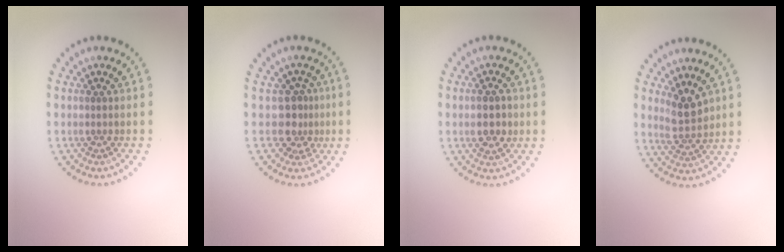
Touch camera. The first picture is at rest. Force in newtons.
{"total": 2.7, "press": 2.0, "slide": 1.8}
{"total": 2.8, "press": 2.8, "slide": 0.2}
{"total": 2.8, "press": 2.5, "slide": 1.2}